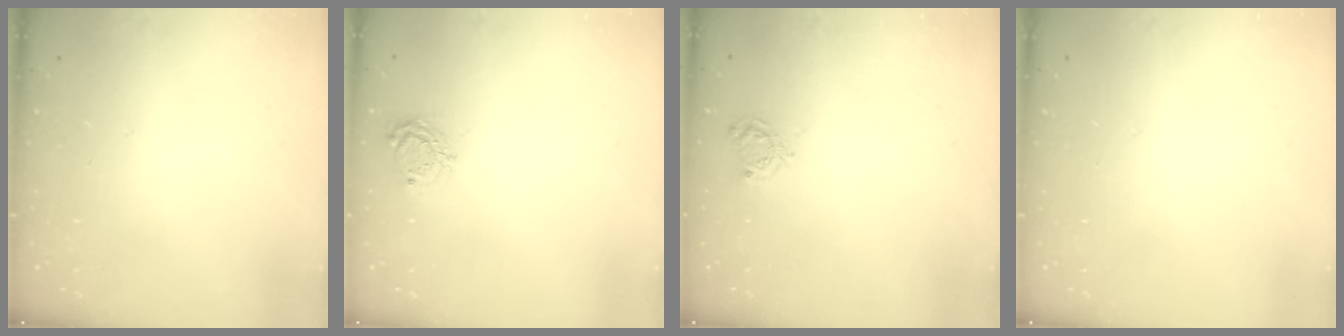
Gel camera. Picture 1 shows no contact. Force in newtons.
{"total": 6.6, "press": 6.6, "slide": 0.1}
{"total": 5.0, "press": 5.0, "slide": 0.3}
{"total": 0.0}